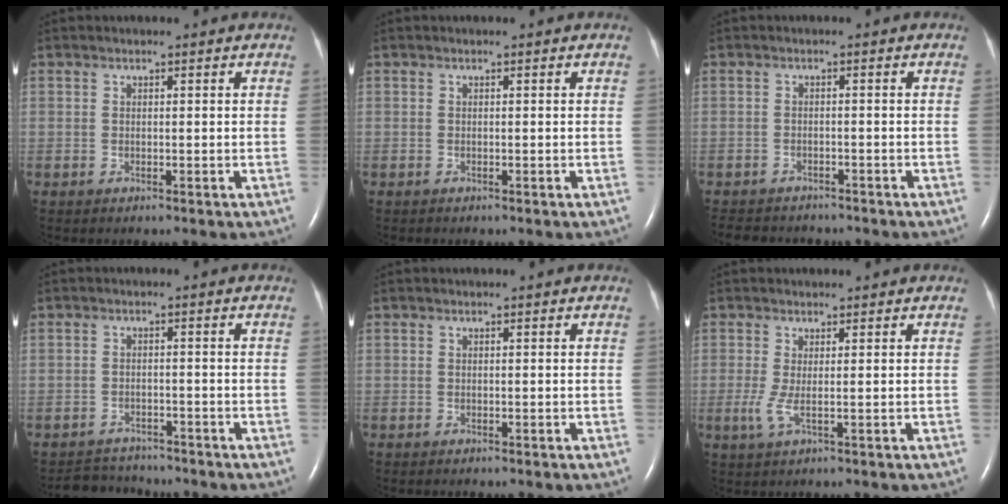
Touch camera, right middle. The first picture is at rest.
{"total": 0.0}
{"total": 7.6, "force": [-6.9, 2.4, 2.1], "torque": [-0.036, -0.003, -0.092]}
{"total": 4.6, "force": [-4.5, 1.1, -0.3], "torque": [-0.002, -0.001, -0.072]}
{"total": 0.0}
{"total": 2.2, "force": [-0.1, 0.1, 2.2], "torque": [-0.059, -0.007, -0.001]}